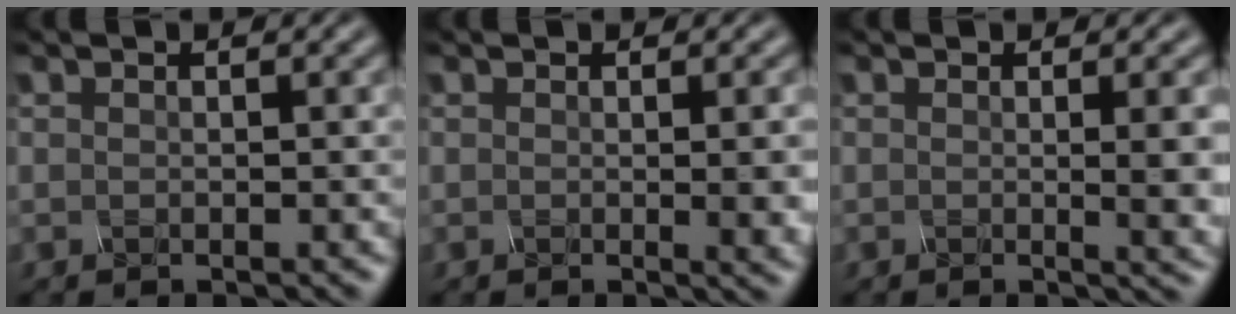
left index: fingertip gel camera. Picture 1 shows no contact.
{"total": 3.0, "force": [0.0, 0.8, 2.9], "torque": [-0.030, -0.001, -0.001]}
{"total": 3.8, "force": [0.2, 1.2, 3.6], "torque": [-0.036, -0.002, 0.003]}